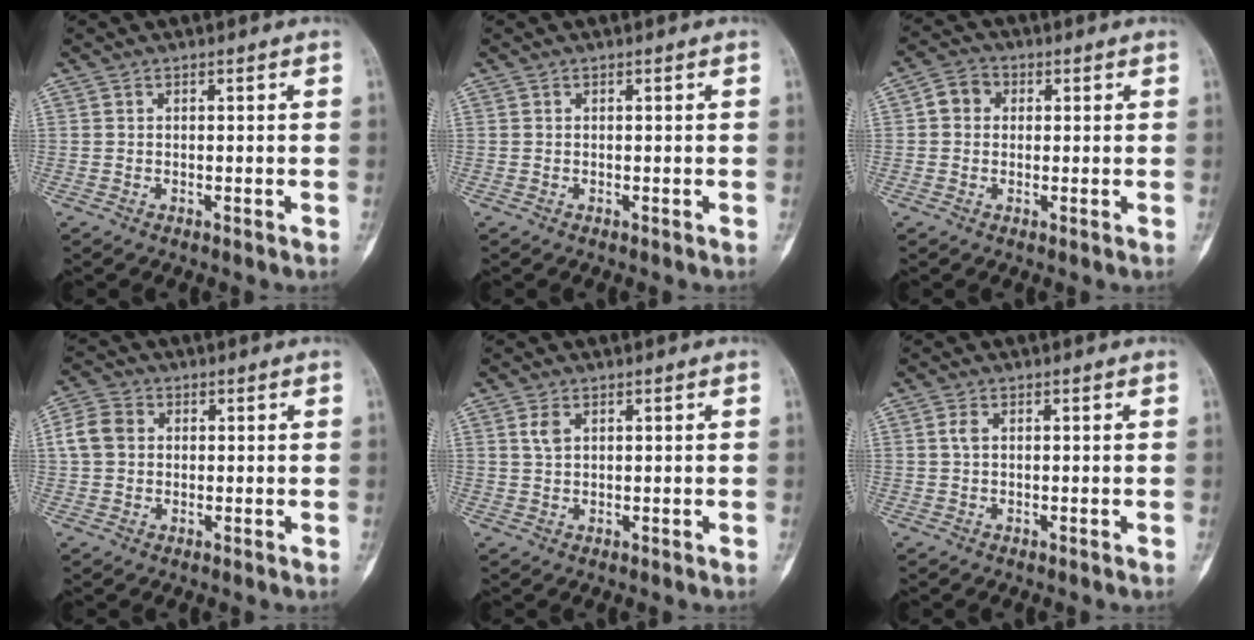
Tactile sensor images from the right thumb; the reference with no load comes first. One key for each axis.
{"total": 0.0}
{"total": 4.2, "fx": 0.6, "fy": 3.7, "fz": 2.0, "tx": -0.018, "ty": 0.011, "tz": 0.001}
{"total": 5.7, "fx": 0.7, "fy": 4.7, "fz": 3.1, "tx": -0.062, "ty": 0.012, "tz": 0.009}
{"total": 2.2, "fx": 1.0, "fy": 1.2, "fz": 1.6, "tx": -0.031, "ty": 0.002, "tz": 0.023}
{"total": 1.3, "fx": 0.3, "fy": 0.7, "fz": 1.1, "tx": -0.026, "ty": 0.002, "tz": 0.005}